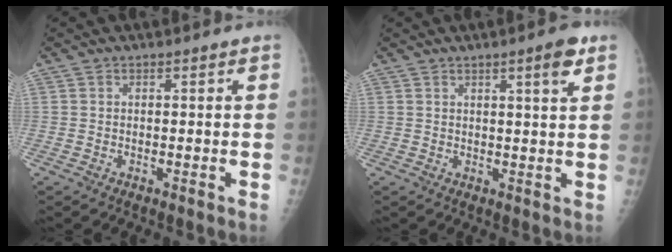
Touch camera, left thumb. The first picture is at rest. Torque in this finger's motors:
{"motor_torque": [-0.06, 0.10, 0.06, 0.08, 0.05]}